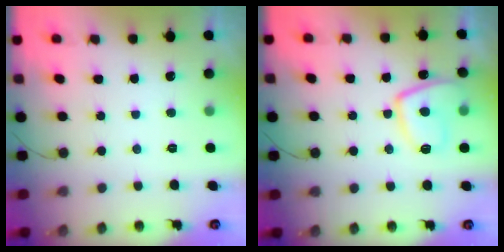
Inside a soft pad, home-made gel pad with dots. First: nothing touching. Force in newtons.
{"total": 10.4, "press": 10.3, "slide": 1.1}